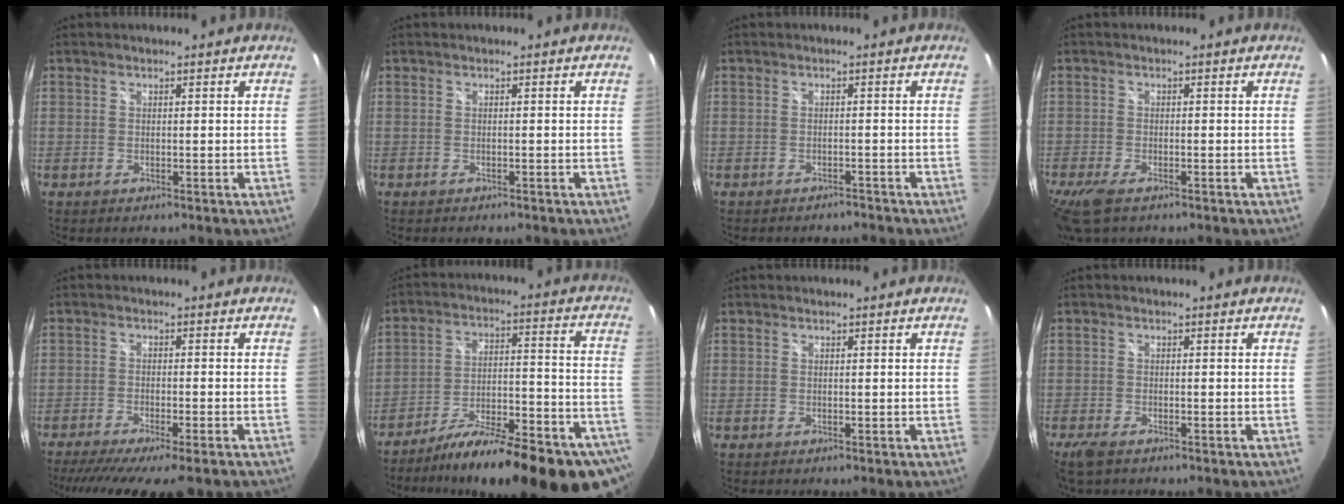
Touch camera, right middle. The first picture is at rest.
{"total": 0.6, "force": [-0.5, 0.2, 0.2], "torque": [-0.005, 0.000, -0.007]}
{"total": 2.5, "force": [-2.4, 0.7, 0.3], "torque": [-0.008, -0.007, -0.032]}
{"total": 6.2, "force": [-4.3, 2.4, 3.9], "torque": [-0.099, -0.025, -0.082]}
{"total": 12.1, "force": [-9.6, 1.2, 7.3], "torque": [-0.146, -0.044, -0.147]}
{"total": 27.2, "force": [-20.9, 5.8, 16.3], "torque": [-0.229, -0.034, -0.287]}
{"total": 0.0}
{"total": 4.1, "force": [-3.0, 1.6, 2.4], "torque": [-0.058, -0.016, -0.056]}